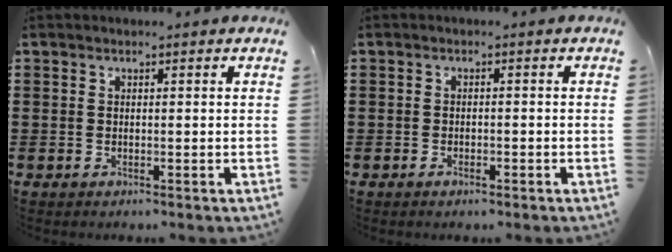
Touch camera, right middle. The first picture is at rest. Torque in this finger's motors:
{"motor_torque": [-0.04, 0.04, 0.05, -0.01]}